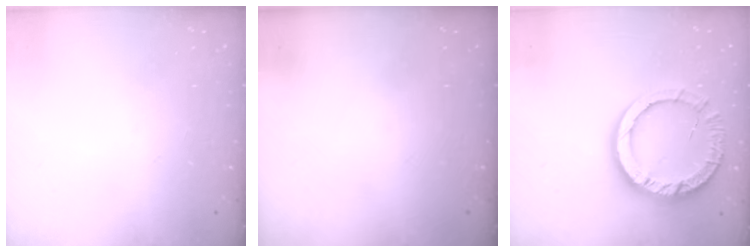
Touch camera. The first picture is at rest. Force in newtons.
{"total": 0.0}
{"total": 13.2, "press": 13.1, "slide": 1.6}